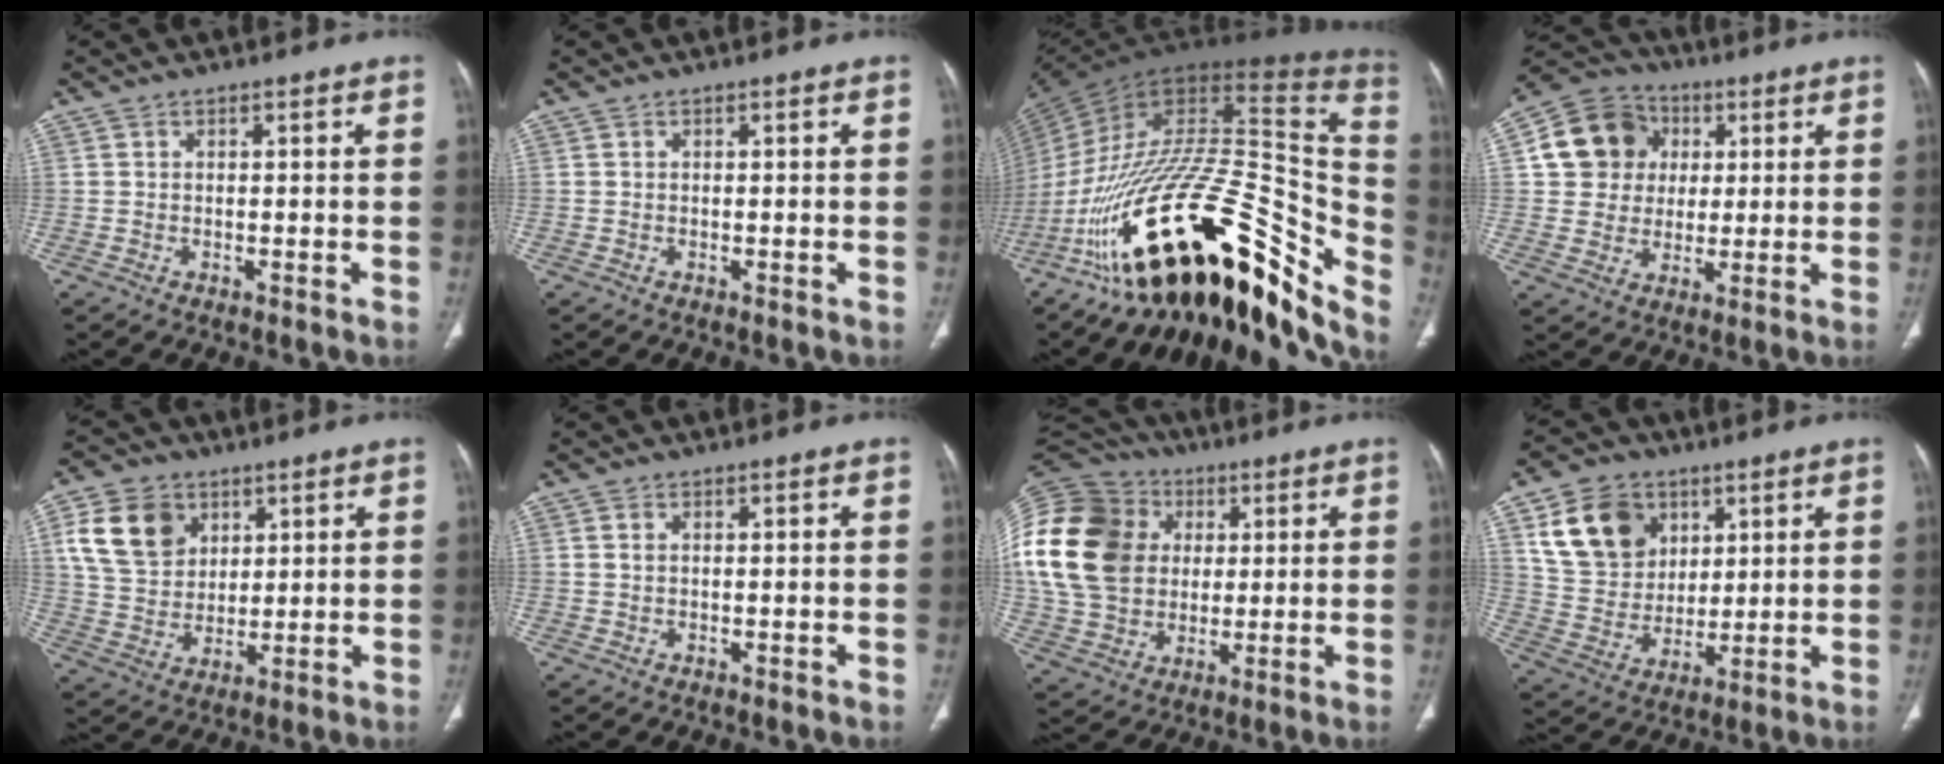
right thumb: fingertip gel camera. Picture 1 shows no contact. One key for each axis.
{"total": 0.0}
{"total": 41.7, "fx": -23.2, "fy": 15.4, "fz": 31.1, "tx": -0.428, "ty": 0.048, "tz": -0.360}
{"total": 12.9, "fx": 3.0, "fy": 11.6, "fz": 4.8, "tx": -0.063, "ty": 0.010, "tz": 0.046}
{"total": 12.7, "fx": 5.2, "fy": 9.7, "fz": 6.5, "tx": -0.097, "ty": -0.009, "tz": 0.103}
{"total": 1.4, "fx": 0.5, "fy": 0.9, "fz": 0.9, "tx": -0.023, "ty": 0.002, "tz": 0.014}
{"total": 26.1, "fx": 4.1, "fy": 20.6, "fz": 15.4, "tx": -0.338, "ty": 0.030, "tz": 0.084}
{"total": 14.9, "fx": 6.6, "fy": 11.5, "fz": 6.8, "tx": -0.097, "ty": -0.016, "tz": 0.130}